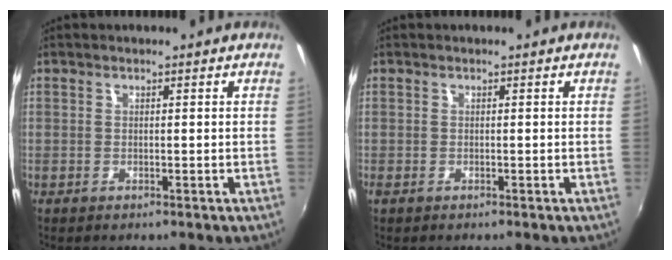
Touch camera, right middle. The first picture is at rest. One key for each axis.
{"total": 0.5, "fx": -0.3, "fy": 0.1, "fz": 0.4, "tx": -0.011, "ty": 0.000, "tz": -0.004}